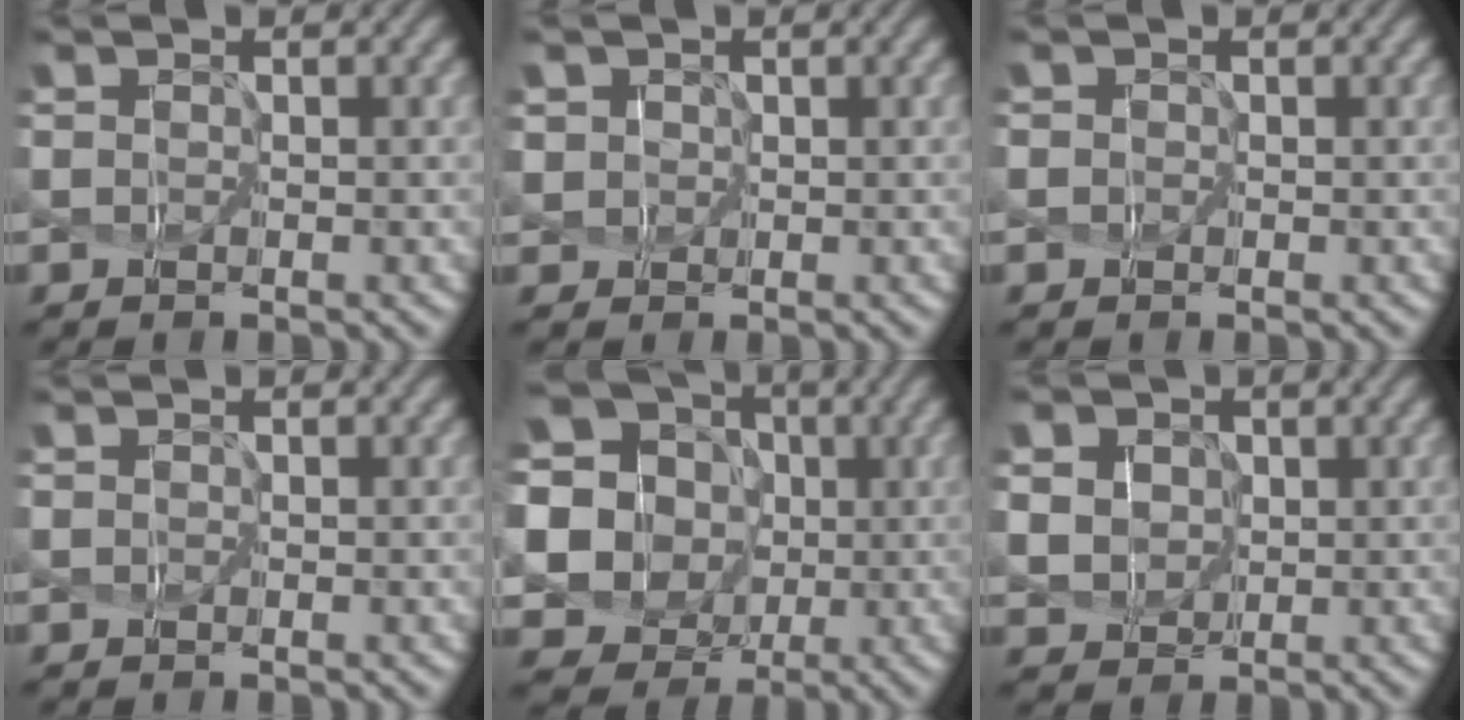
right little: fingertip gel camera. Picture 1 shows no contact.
{"total": 3.6, "force": [1.5, 3.0, 1.1], "torque": [-0.030, 0.022, 0.016]}
{"total": 1.5, "force": [0.4, 1.3, 0.6], "torque": [0.005, 0.014, -0.016]}
{"total": 0.0}
{"total": 15.1, "force": [1.9, 14.2, 4.8], "torque": [-0.178, 0.020, 0.013]}
{"total": 8.0, "force": [3.2, 6.5, 3.4], "torque": [-0.106, 0.022, 0.057]}